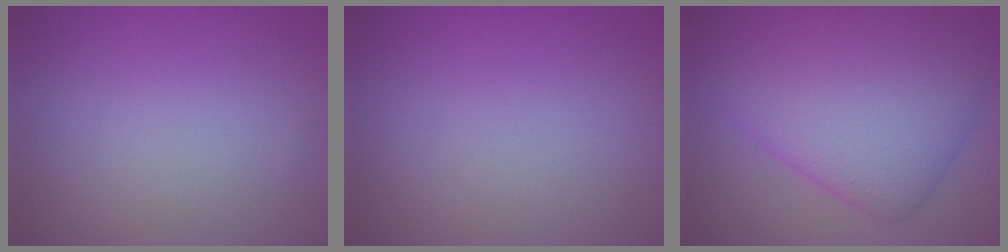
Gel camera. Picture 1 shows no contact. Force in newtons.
{"total": 0.0}
{"total": 10.8, "press": 10.8, "slide": 0.1}